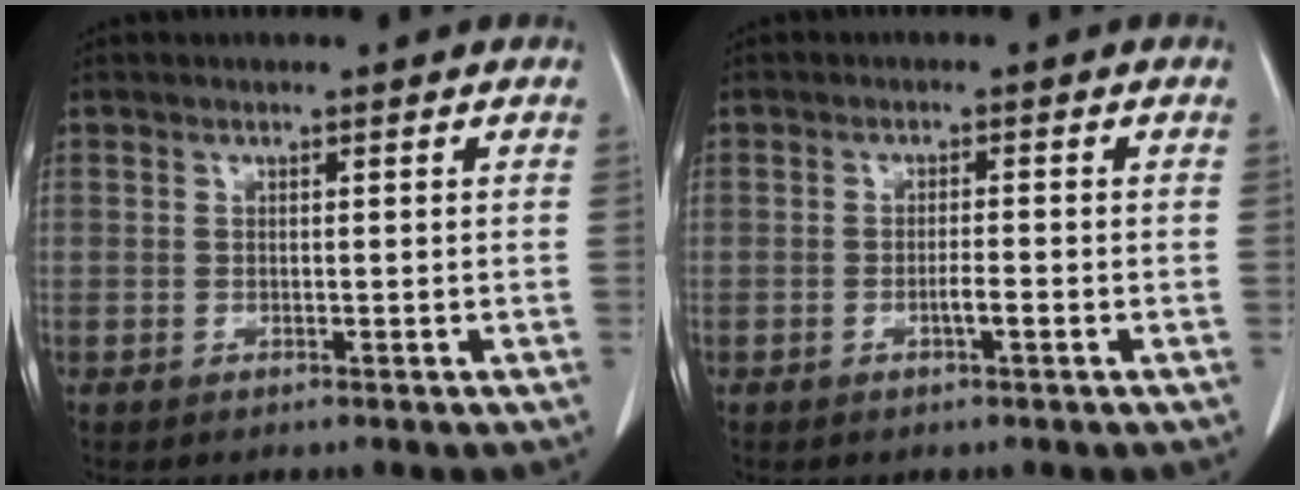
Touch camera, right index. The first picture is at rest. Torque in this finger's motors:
{"motor_torque": [0.42, -0.36, 0.30, 0.08]}